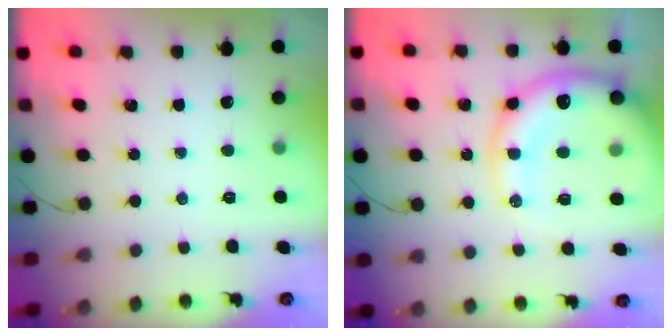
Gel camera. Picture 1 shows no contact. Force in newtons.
{"total": 17.8, "press": 17.4, "slide": 4.0}